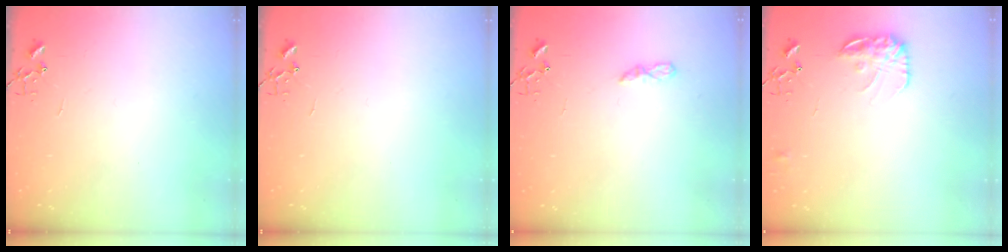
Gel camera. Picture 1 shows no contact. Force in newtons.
{"total": 0.0}
{"total": 5.3, "press": 5.3, "slide": 0.7}
{"total": 12.1, "press": 12.1, "slide": 0.5}